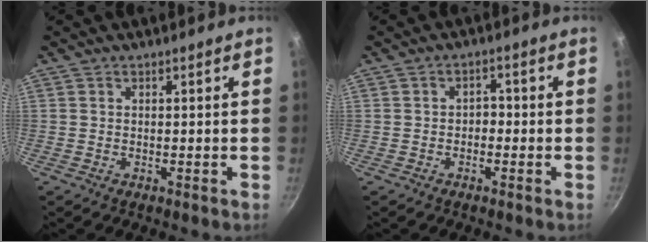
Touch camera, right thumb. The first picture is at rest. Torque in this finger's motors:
{"motor_torque": [-0.05, 0.07, -0.20, 0.03, 0.06]}